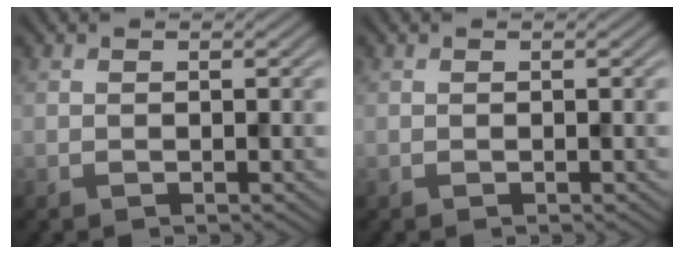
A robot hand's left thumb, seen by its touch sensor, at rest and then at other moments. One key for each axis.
{"total": 0.0}